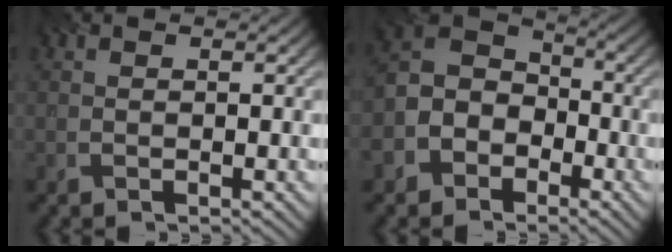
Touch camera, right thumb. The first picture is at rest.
{"total": 8.2, "force": [-4.1, 6.1, 3.6], "torque": [-0.081, -0.010, -0.094]}